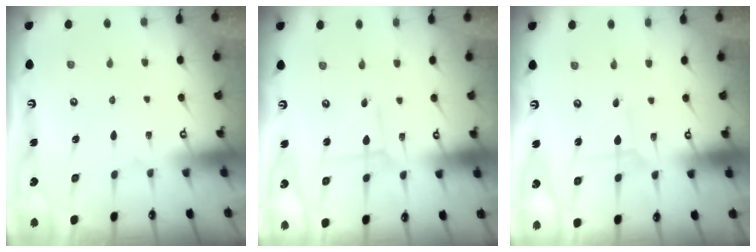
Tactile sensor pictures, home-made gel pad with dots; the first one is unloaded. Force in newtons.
{"total": 1.8, "press": 1.8, "slide": 0.2}
{"total": 1.7, "press": 1.7, "slide": 0.2}